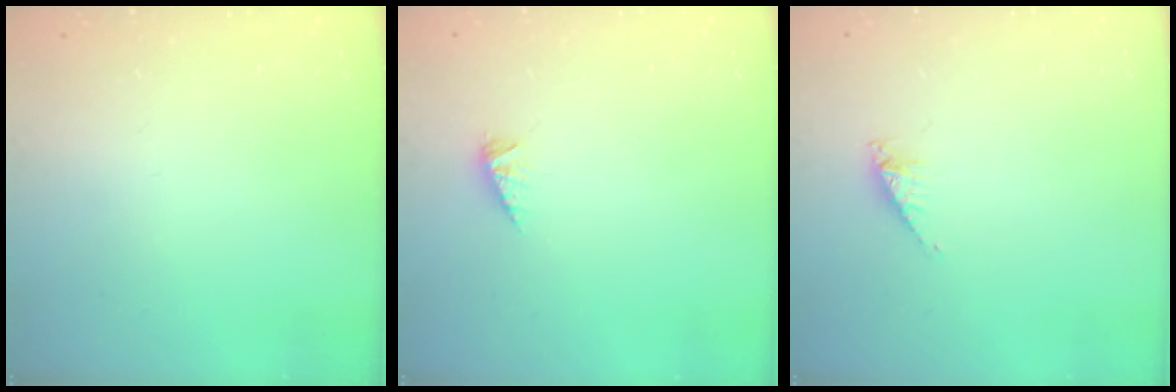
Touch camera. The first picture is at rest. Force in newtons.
{"total": 2.1, "press": 2.1, "slide": 0.2}
{"total": 2.7, "press": 2.7, "slide": 0.3}